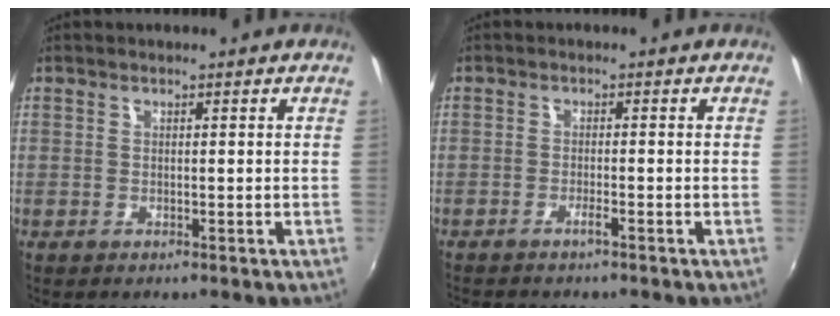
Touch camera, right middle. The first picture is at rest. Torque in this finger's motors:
{"motor_torque": [1.03, -1.11, 0.09, 0.05]}